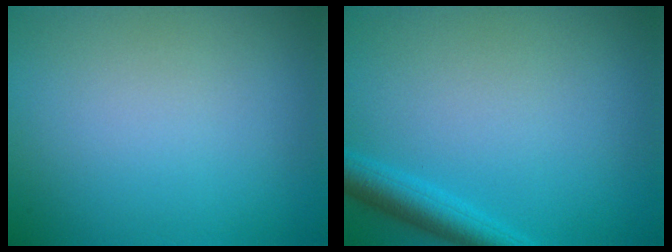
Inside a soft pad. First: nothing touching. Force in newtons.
{"total": 3.1, "press": 3.1, "slide": 0.2}